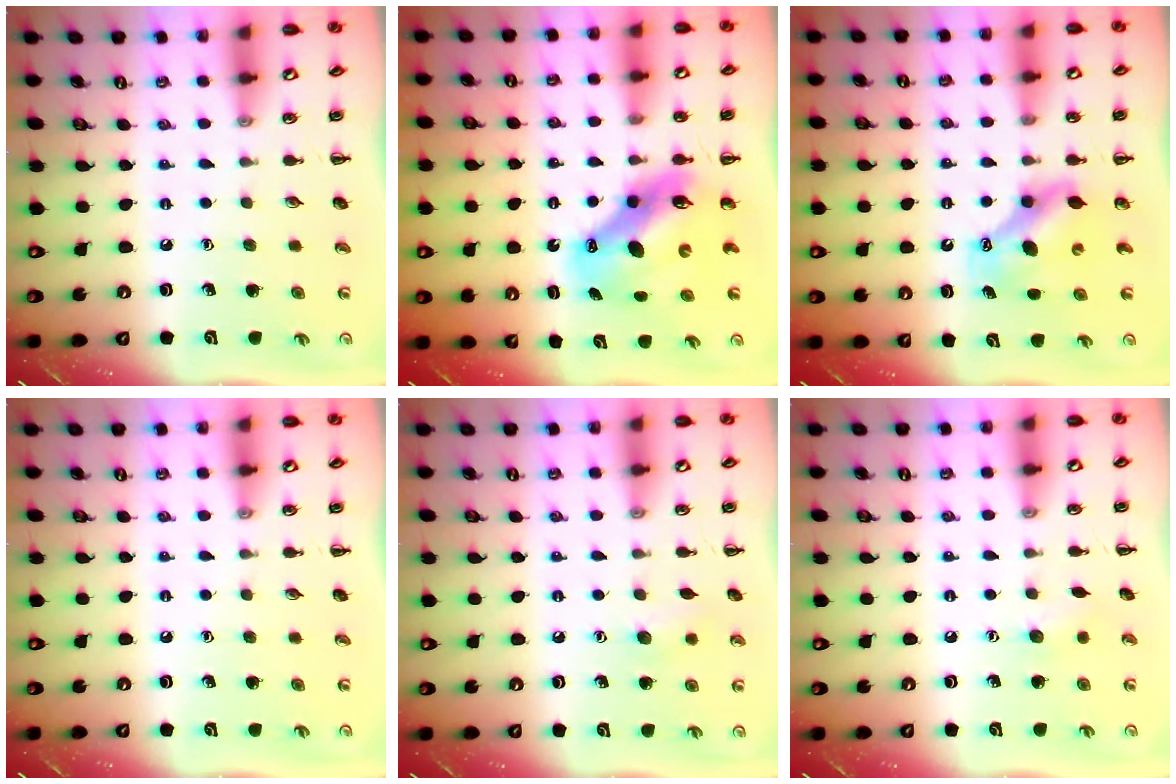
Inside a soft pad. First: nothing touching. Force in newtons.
{"total": 11.2, "press": 10.8, "slide": 3.0}
{"total": 8.4, "press": 8.3, "slide": 1.4}
{"total": 0.0}
{"total": 5.7, "press": 5.5, "slide": 1.5}
{"total": 4.8, "press": 4.6, "slide": 1.3}